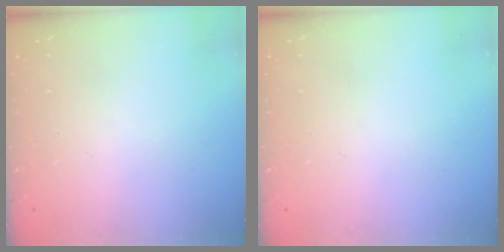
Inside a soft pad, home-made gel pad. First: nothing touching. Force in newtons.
{"total": 0.0}